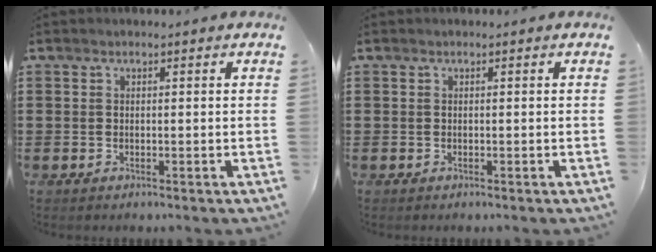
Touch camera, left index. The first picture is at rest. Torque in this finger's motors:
{"motor_torque": [0.00, 0.00, 0.00, 0.00]}